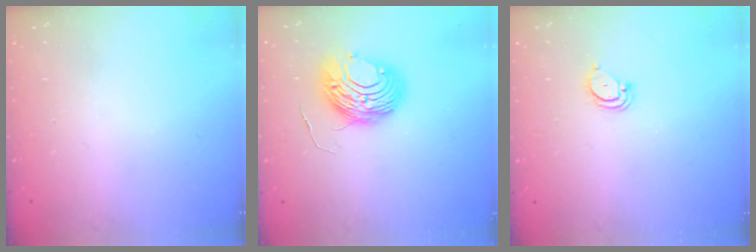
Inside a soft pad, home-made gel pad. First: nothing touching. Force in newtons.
{"total": 9.7, "press": 9.7, "slide": 0.6}
{"total": 2.7, "press": 2.7, "slide": 0.2}